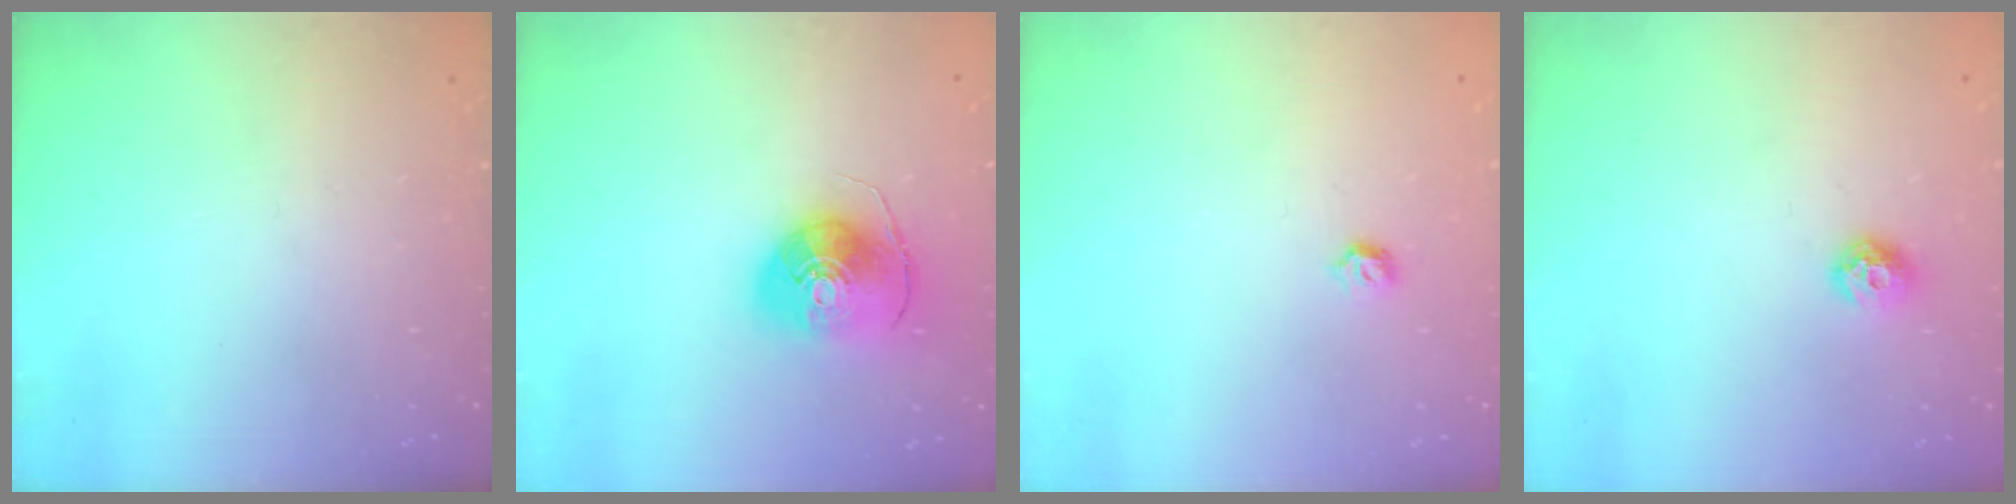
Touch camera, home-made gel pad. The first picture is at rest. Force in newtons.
{"total": 10.0, "press": 9.9, "slide": 1.4}
{"total": 4.0, "press": 3.9, "slide": 0.7}
{"total": 7.0, "press": 6.9, "slide": 0.9}